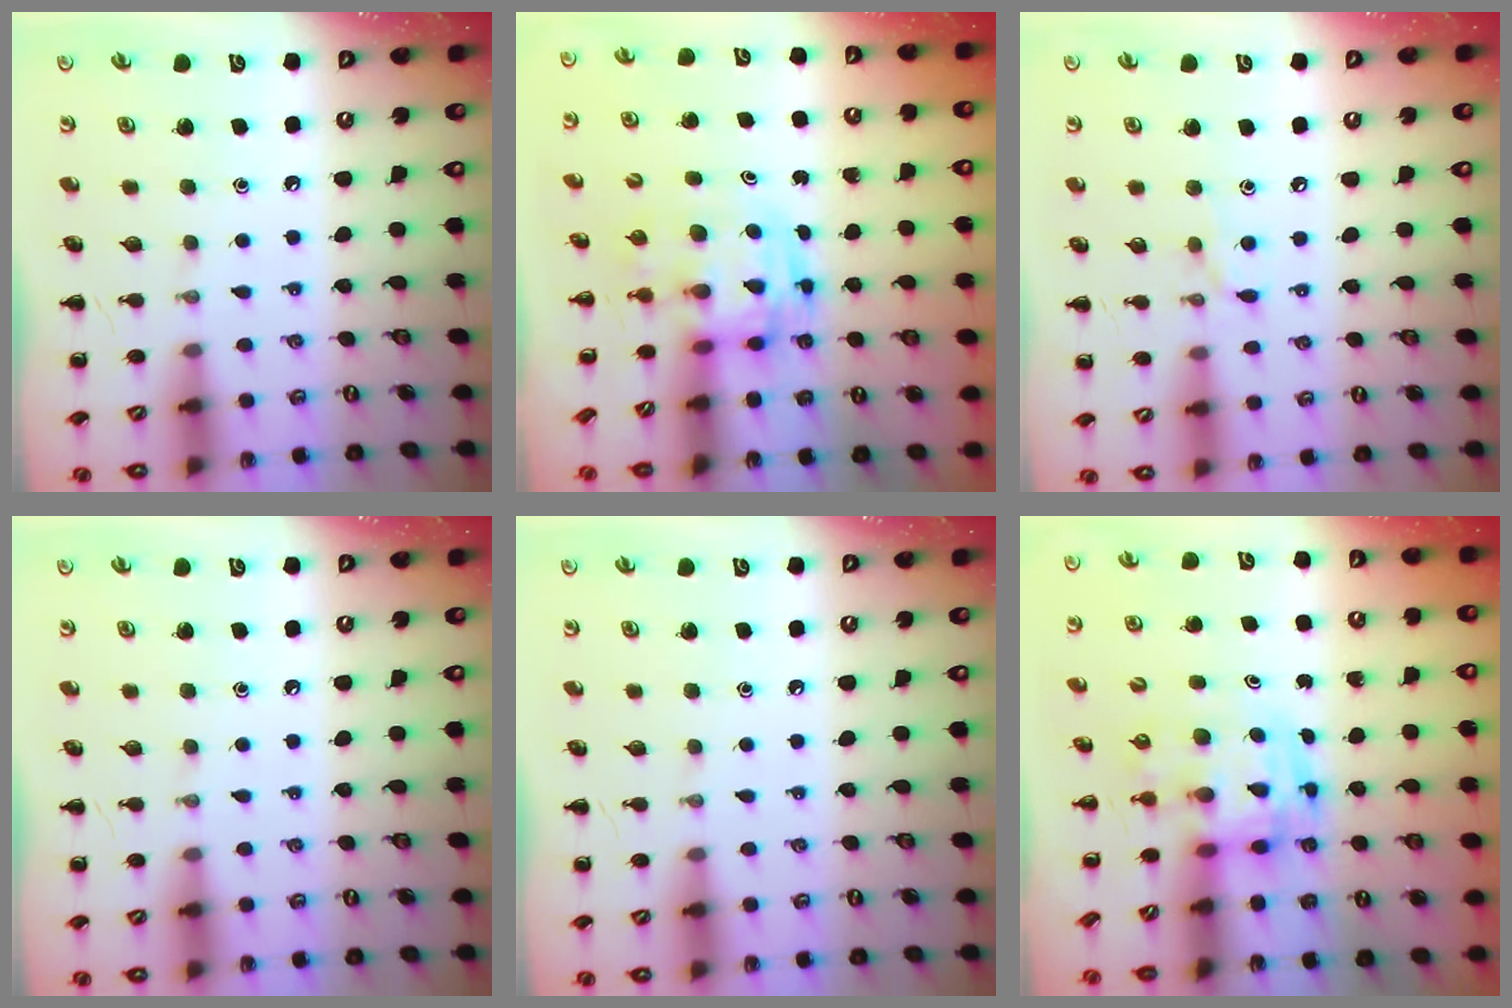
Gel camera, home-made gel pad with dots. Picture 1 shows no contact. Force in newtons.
{"total": 2.9, "press": 2.9, "slide": 0.5}
{"total": 6.4, "press": 6.2, "slide": 1.7}
{"total": 0.0}
{"total": 0.0}
{"total": 3.6, "press": 3.5, "slide": 0.6}